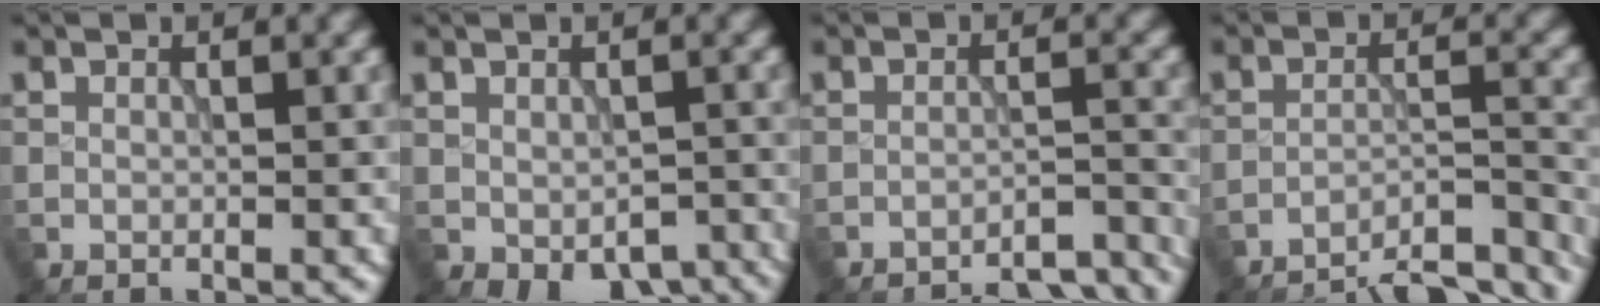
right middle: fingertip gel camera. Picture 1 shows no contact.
{"total": 5.4, "force": [-2.9, 3.0, 3.4], "torque": [-0.041, -0.023, -0.025]}
{"total": 10.0, "force": [-9.5, 2.2, 2.3], "torque": [-0.012, 0.010, -0.107]}
{"total": 12.3, "force": [-11.5, 2.2, 3.7], "torque": [-0.047, 0.006, -0.147]}